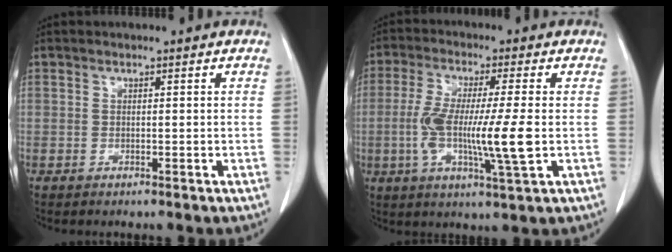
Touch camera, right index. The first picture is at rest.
{"total": 11.5, "force": [-1.3, 0.5, 11.4], "torque": [-0.216, -0.012, -0.026]}